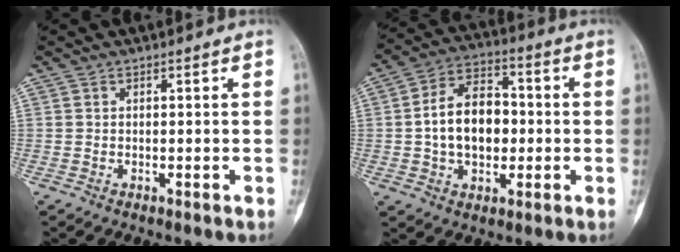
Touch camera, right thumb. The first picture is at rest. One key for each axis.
{"total": 13.2, "fx": -0.4, "fy": 8.8, "fz": 9.8, "tx": -0.142, "ty": 0.027, "tz": -0.013}